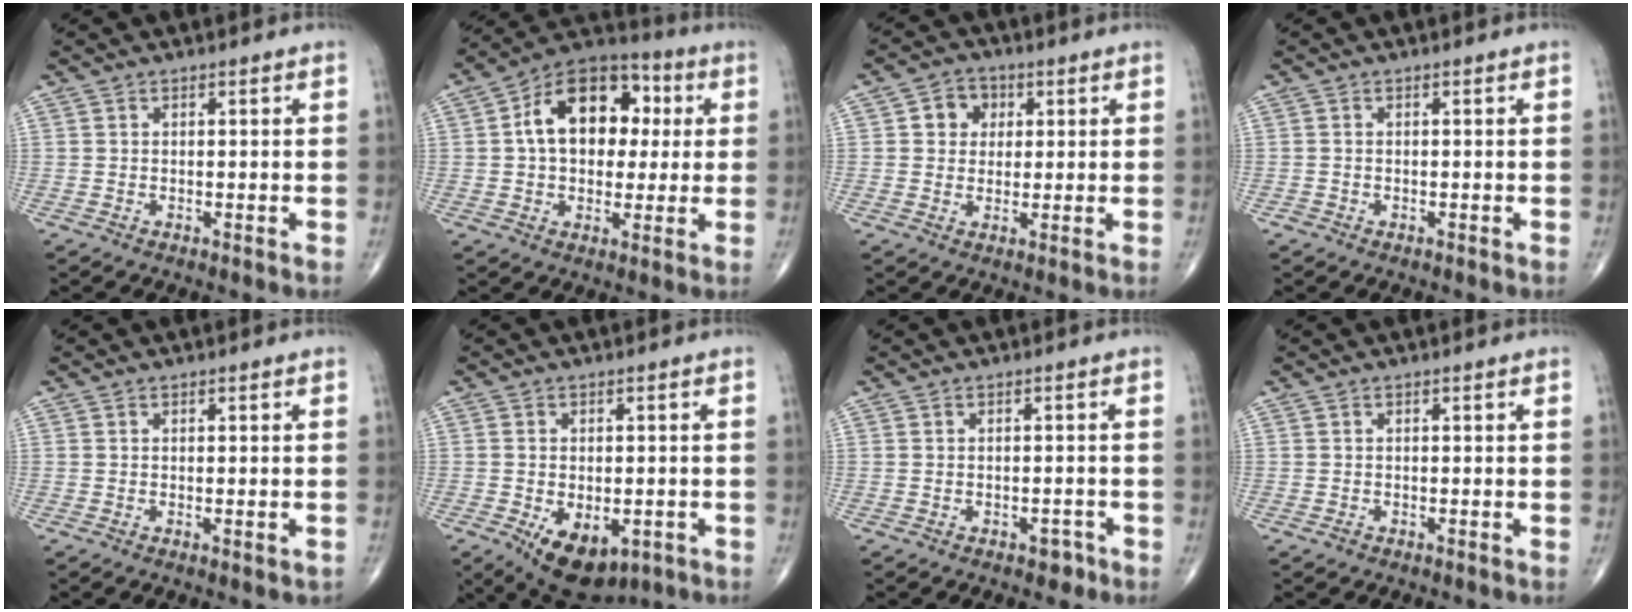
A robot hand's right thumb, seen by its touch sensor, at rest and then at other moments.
{"total": 16.7, "force": [2.8, 11.4, 11.9], "torque": [-0.147, 0.023, 0.036]}
{"total": 5.4, "force": [1.4, 4.7, 2.2], "torque": [-0.004, 0.002, 0.017]}
{"total": 0.6, "force": [-0.3, 0.5, 0.0], "torque": [0.001, 0.003, -0.009]}
{"total": 1.3, "force": [-0.4, 0.4, 1.2], "torque": [-0.016, -0.002, -0.002]}
{"total": 10.8, "force": [-4.4, 6.3, 7.6], "torque": [-0.105, -0.001, -0.052]}
{"total": 1.9, "force": [-1.2, 1.2, 0.9], "torque": [0.001, 0.008, -0.014]}
{"total": 0.5, "force": [-0.3, 0.4, 0.2], "torque": [-0.004, 0.000, -0.008]}